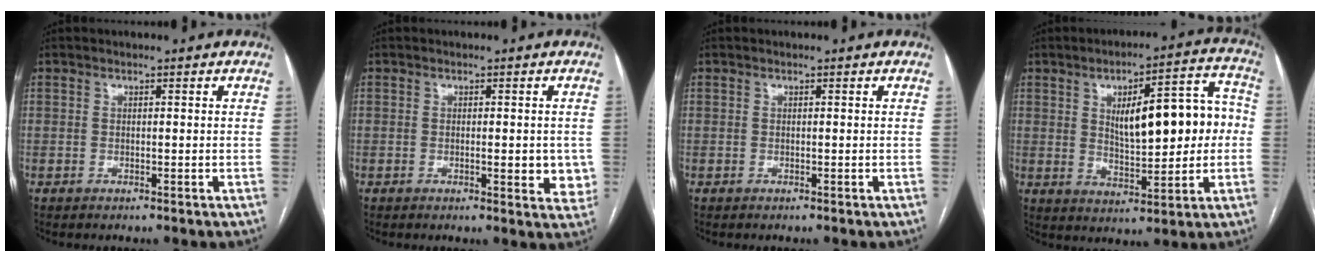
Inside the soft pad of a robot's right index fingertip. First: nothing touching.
{"total": 4.5, "force": [-0.5, 1.7, 4.1], "torque": [-0.041, -0.006, -0.007]}
{"total": 0.0}
{"total": 14.6, "force": [1.5, 4.9, 13.7], "torque": [-0.191, 0.034, 0.032]}